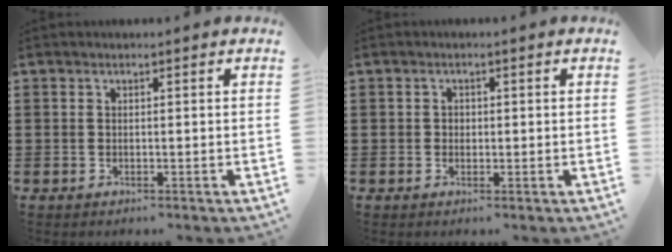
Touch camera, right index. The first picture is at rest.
{"total": 0.8, "force": [0.0, 0.7, 0.3], "torque": [-0.008, 0.004, 0.000]}